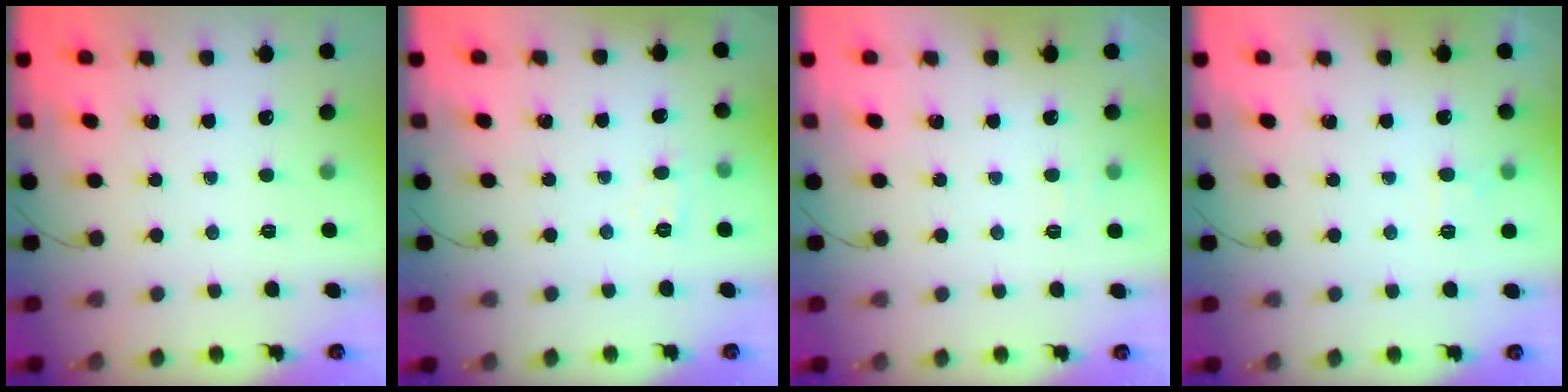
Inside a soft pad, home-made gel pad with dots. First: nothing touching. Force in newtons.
{"total": 5.0, "press": 4.8, "slide": 1.1}
{"total": 3.0, "press": 2.6, "slide": 1.6}
{"total": 3.5, "press": 3.2, "slide": 1.4}